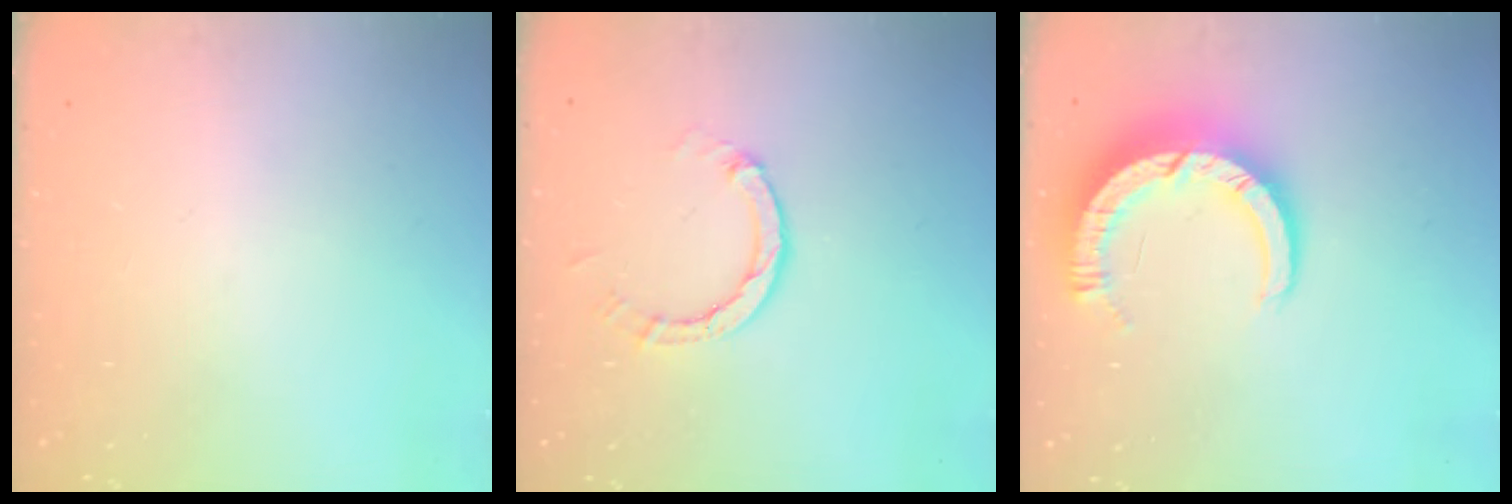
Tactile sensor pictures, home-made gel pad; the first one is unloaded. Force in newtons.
{"total": 3.2, "press": 3.2, "slide": 0.2}
{"total": 9.2, "press": 9.2, "slide": 0.7}